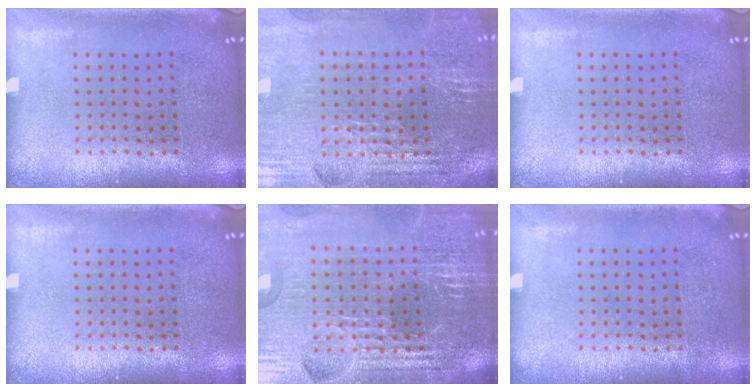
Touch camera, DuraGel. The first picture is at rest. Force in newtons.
{"total": 2.9, "press": 2.8, "slide": 0.5}
{"total": 0.0}
{"total": 0.0}
{"total": 5.2, "press": 4.8, "slide": 2.0}
{"total": 0.0}